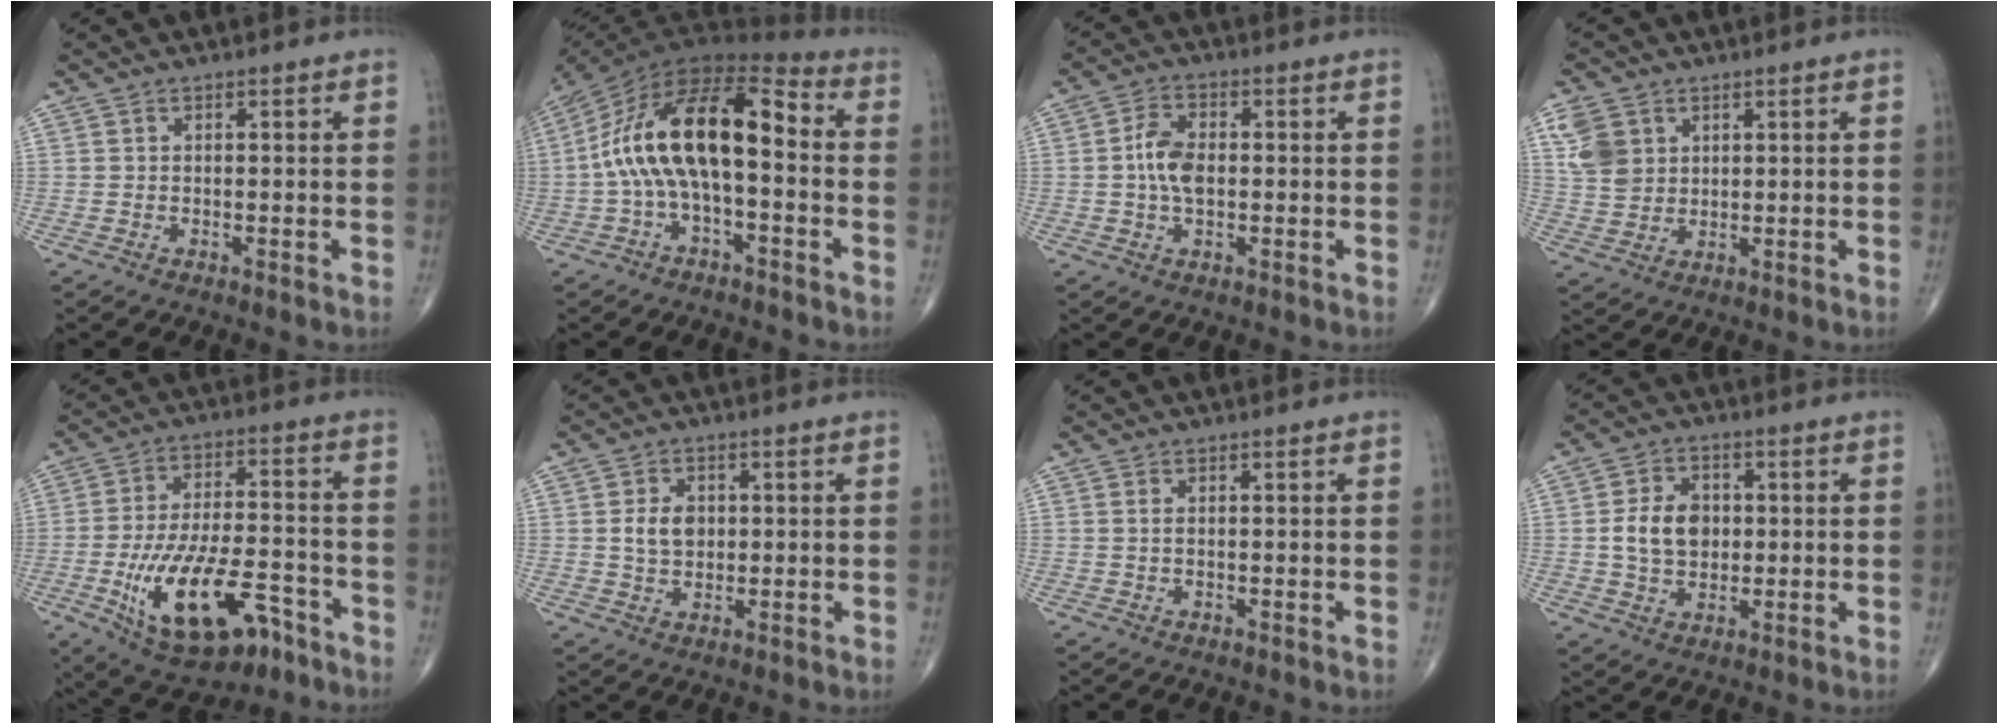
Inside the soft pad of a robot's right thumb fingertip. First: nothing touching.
{"total": 18.1, "force": [-0.8, 8.3, 16.0], "torque": [-0.292, 0.057, -0.024]}
{"total": 6.4, "force": [-0.1, 3.7, 5.2], "torque": [-0.101, 0.010, -0.007]}
{"total": 7.4, "force": [2.9, 5.8, 3.6], "torque": [-0.056, -0.007, 0.065]}
{"total": 19.0, "force": [-8.4, 8.7, 14.6], "torque": [-0.242, 0.036, -0.125]}
{"total": 5.4, "force": [0.6, 3.9, 3.6], "torque": [-0.052, -0.002, 0.012]}
{"total": 1.0, "force": [0.2, 0.5, 0.8], "torque": [-0.019, 0.002, 0.004]}
{"total": 8.6, "force": [0.4, 6.3, 5.8], "torque": [-0.085, 0.006, 0.008]}